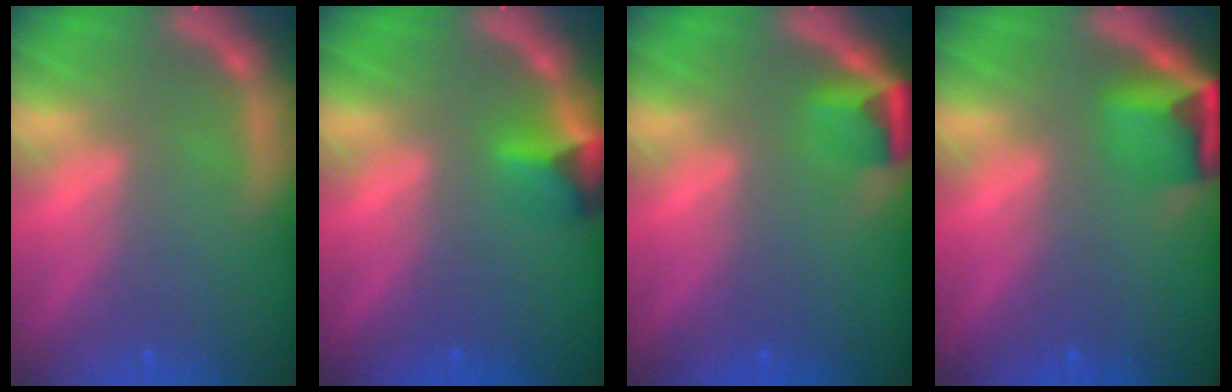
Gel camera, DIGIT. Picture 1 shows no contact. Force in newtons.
{"total": 2.9}
{"total": 2.9}
{"total": 4.9}